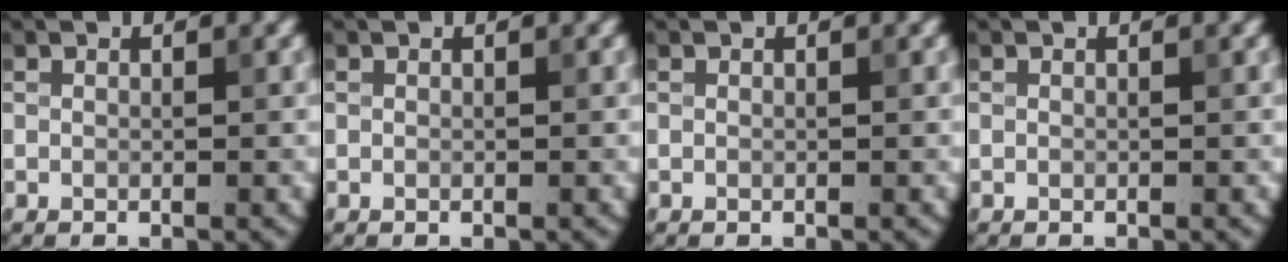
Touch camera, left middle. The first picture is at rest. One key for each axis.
{"total": 0.0}
{"total": 0.0}
{"total": 0.0}